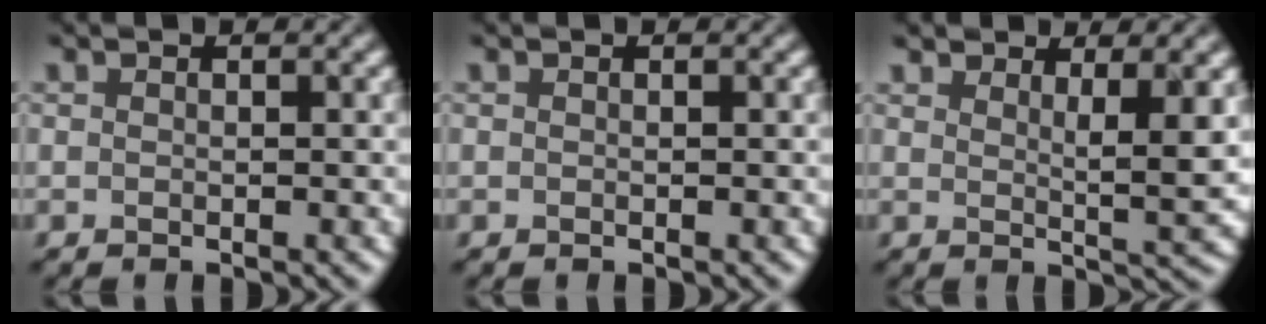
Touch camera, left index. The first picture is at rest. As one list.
[{"total": 0.0}, {"total": 3.7, "force": [2.4, 1.0, 2.6], "torque": [-0.039, -0.007, 0.040]}]